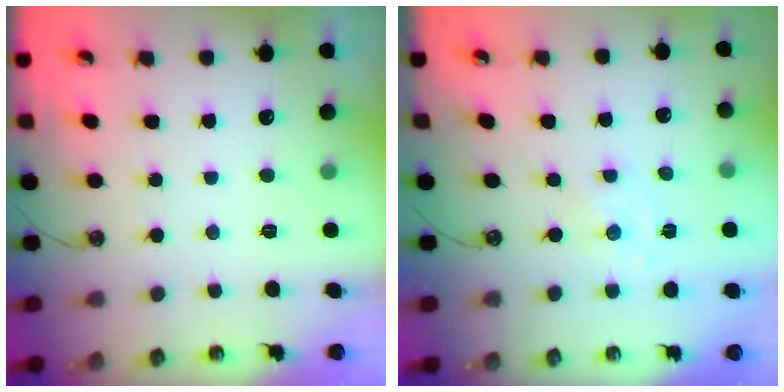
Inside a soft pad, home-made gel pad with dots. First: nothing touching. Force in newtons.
{"total": 0.0}